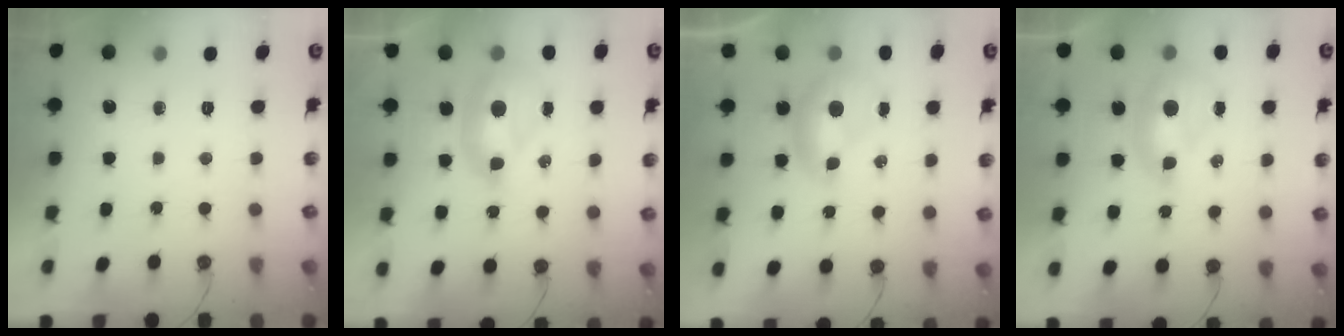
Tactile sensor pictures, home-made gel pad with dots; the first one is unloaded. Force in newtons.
{"total": 2.5, "press": 2.5, "slide": 0.6}
{"total": 0.0}
{"total": 1.5, "press": 1.4, "slide": 0.6}